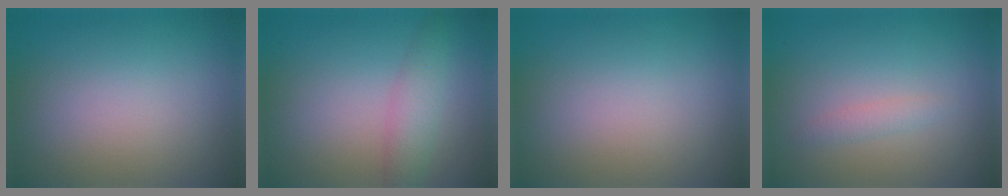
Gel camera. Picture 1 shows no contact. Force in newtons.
{"total": 2.7, "press": 2.7, "slide": 0.0}
{"total": 0.0}
{"total": 1.0, "press": 1.0, "slide": 0.0}